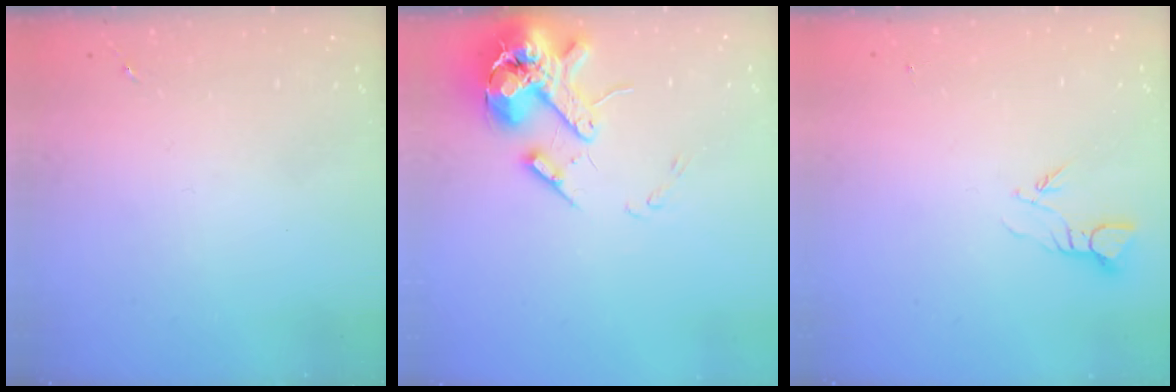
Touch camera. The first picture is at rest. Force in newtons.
{"total": 15.3, "press": 15.1, "slide": 2.6}
{"total": 3.4, "press": 3.4, "slide": 0.2}